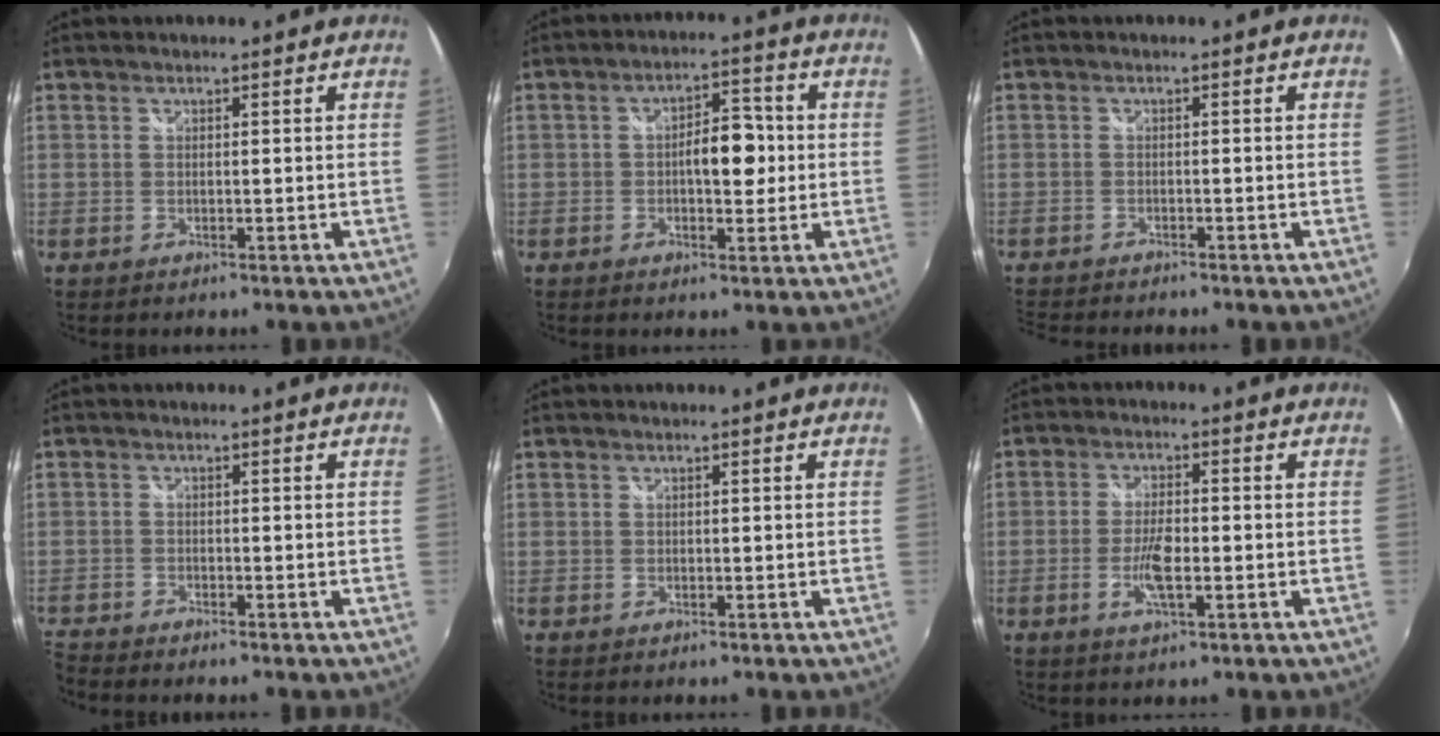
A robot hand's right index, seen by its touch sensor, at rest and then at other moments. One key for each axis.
{"total": 6.4, "fx": -0.3, "fy": 3.2, "fz": 5.5, "tx": -0.087, "ty": 0.013, "tz": -0.002}
{"total": 5.0, "fx": -4.8, "fy": 0.3, "fz": 1.5, "tx": -0.048, "ty": -0.019, "tz": -0.082}
{"total": 3.8, "fx": -3.7, "fy": 0.2, "fz": 0.4, "tx": -0.031, "ty": -0.018, "tz": -0.078}
{"total": 0.0}
{"total": 5.3, "fx": -1.4, "fy": 1.5, "fz": 4.9, "tx": -0.102, "ty": 0.001, "tz": -0.025}